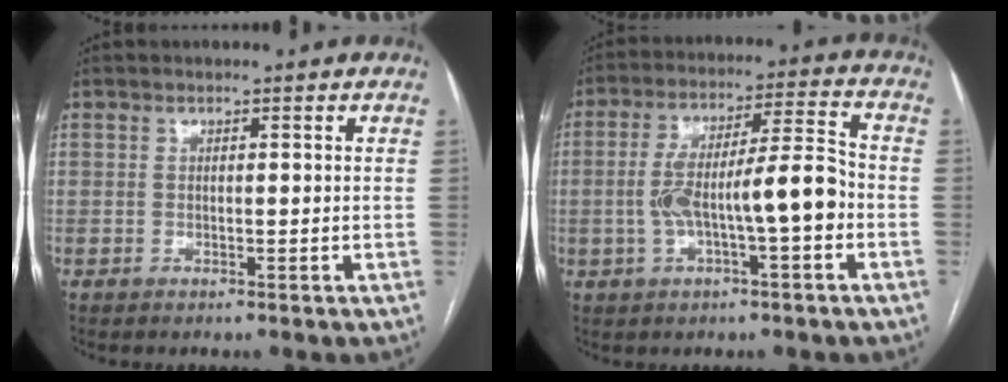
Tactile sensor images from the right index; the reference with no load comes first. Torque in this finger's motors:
{"motor_torque": [0.53, -0.15, 0.32, 0.14]}